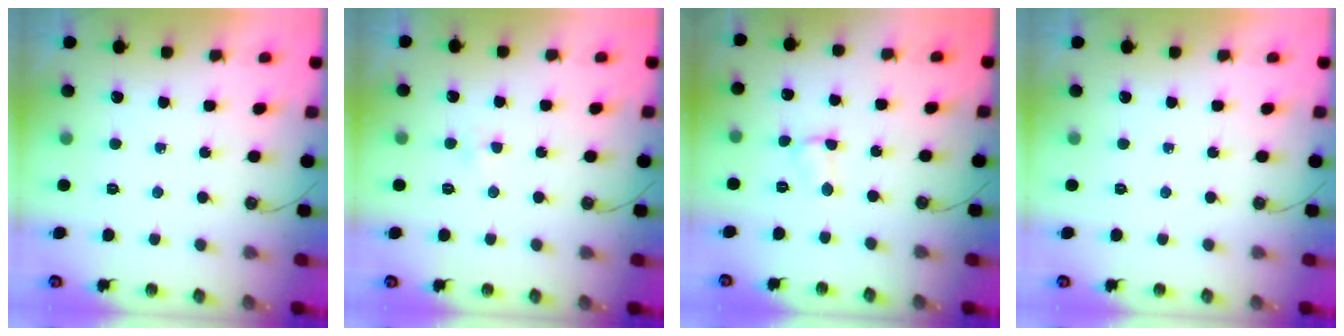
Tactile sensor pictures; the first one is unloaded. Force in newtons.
{"total": 2.1, "press": 2.0, "slide": 0.3}
{"total": 2.2, "press": 2.2, "slide": 0.4}
{"total": 0.0}